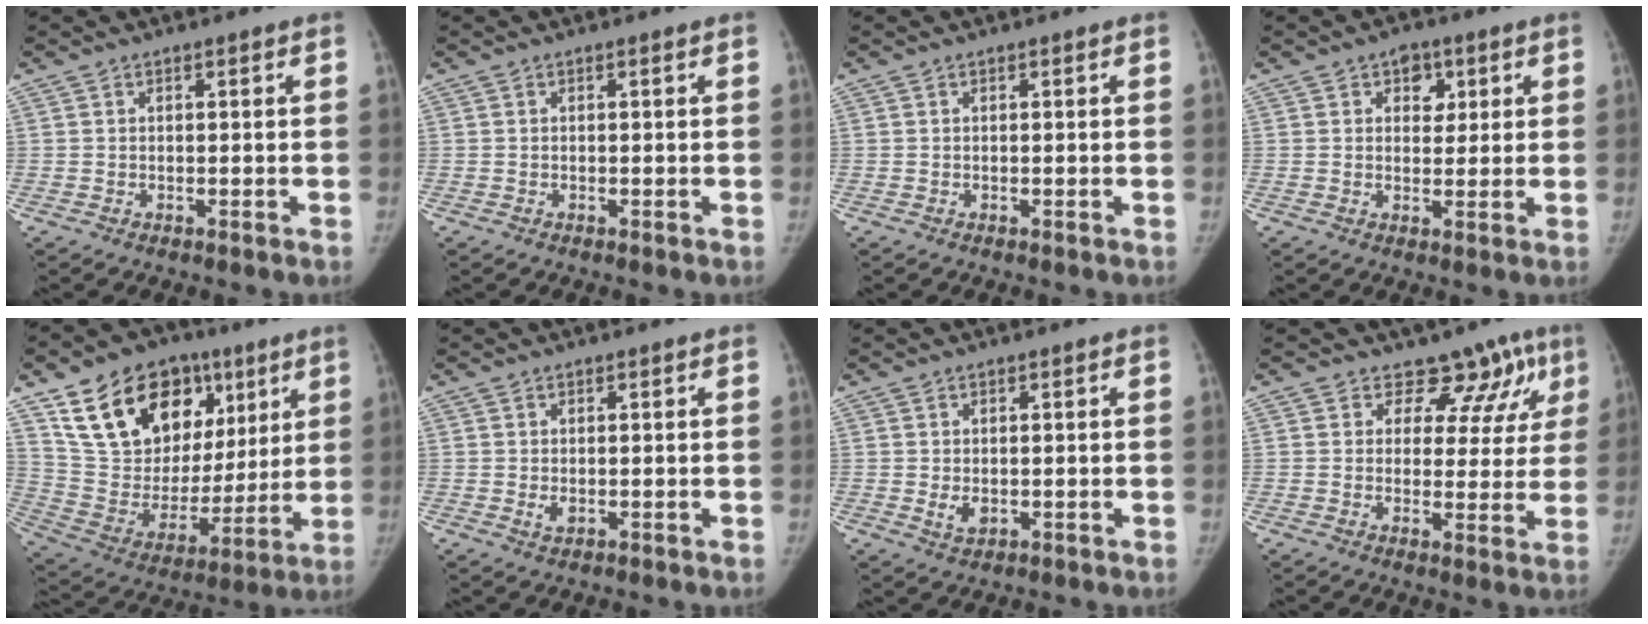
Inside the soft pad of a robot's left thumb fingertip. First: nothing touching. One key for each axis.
{"total": 0.0}
{"total": 0.0}
{"total": 4.9, "fx": 2.1, "fy": 3.7, "fz": 2.4, "tx": 0.000, "ty": -0.006, "tz": 0.026}
{"total": 25.7, "fx": 12.5, "fy": 16.9, "fz": 14.8, "tx": -0.205, "ty": -0.003, "tz": 0.227}
{"total": 1.5, "fx": 0.0, "fy": 1.0, "fz": 1.0, "tx": -0.015, "ty": -0.003, "tz": 0.003}
{"total": 2.5, "fx": -0.1, "fy": 1.8, "fz": 1.7, "tx": -0.024, "ty": -0.005, "tz": 0.004}
{"total": 9.6, "fx": 7.0, "fy": 6.3, "fz": 1.8, "tx": 0.032, "ty": -0.028, "tz": 0.065}